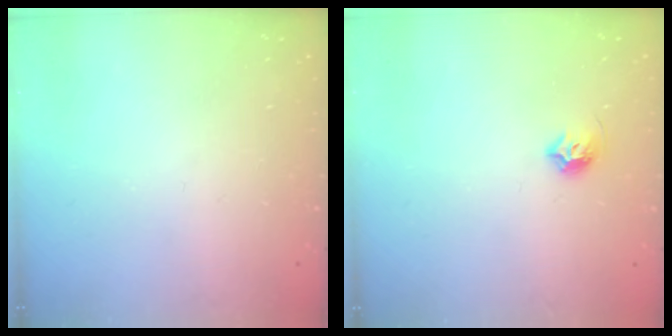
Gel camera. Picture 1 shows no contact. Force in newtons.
{"total": 6.0, "press": 5.9, "slide": 1.1}